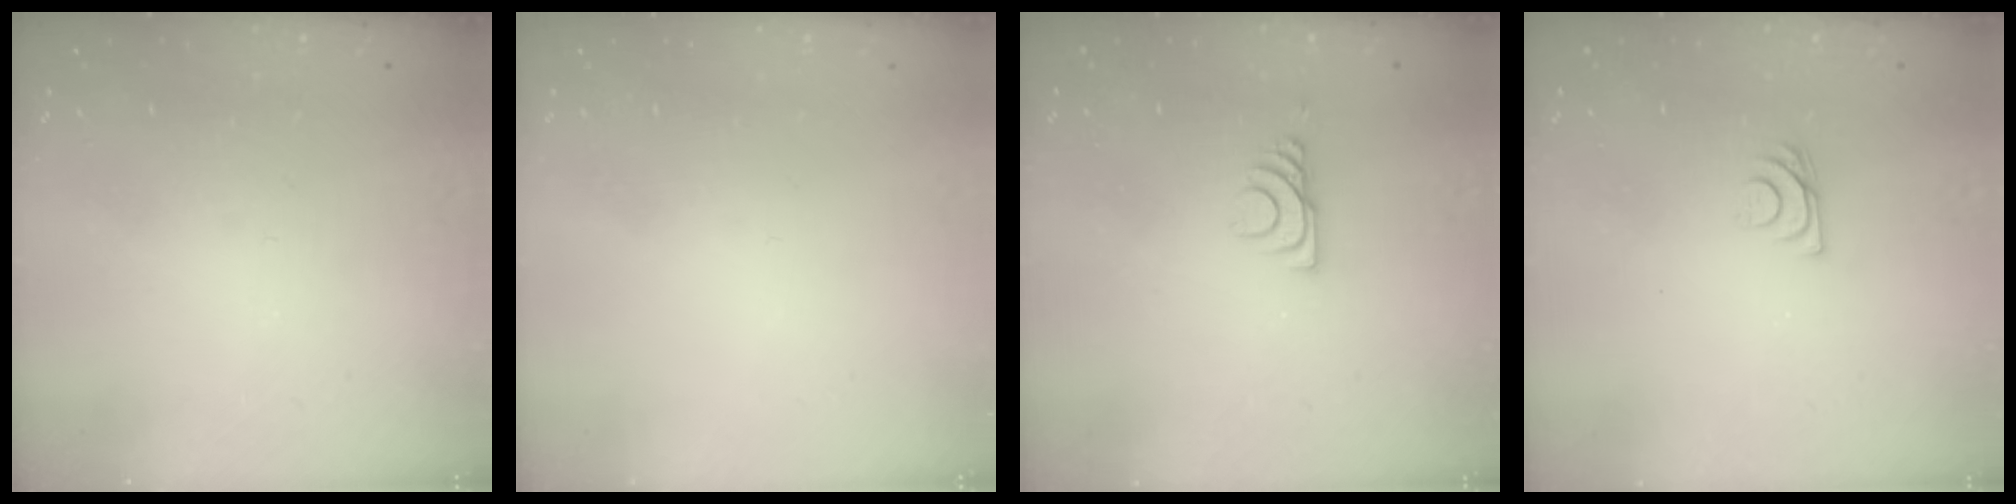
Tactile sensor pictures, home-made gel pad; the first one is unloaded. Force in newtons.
{"total": 1.5, "press": 1.5, "slide": 0.1}
{"total": 5.9, "press": 5.9, "slide": 0.9}
{"total": 6.1, "press": 6.0, "slide": 0.8}